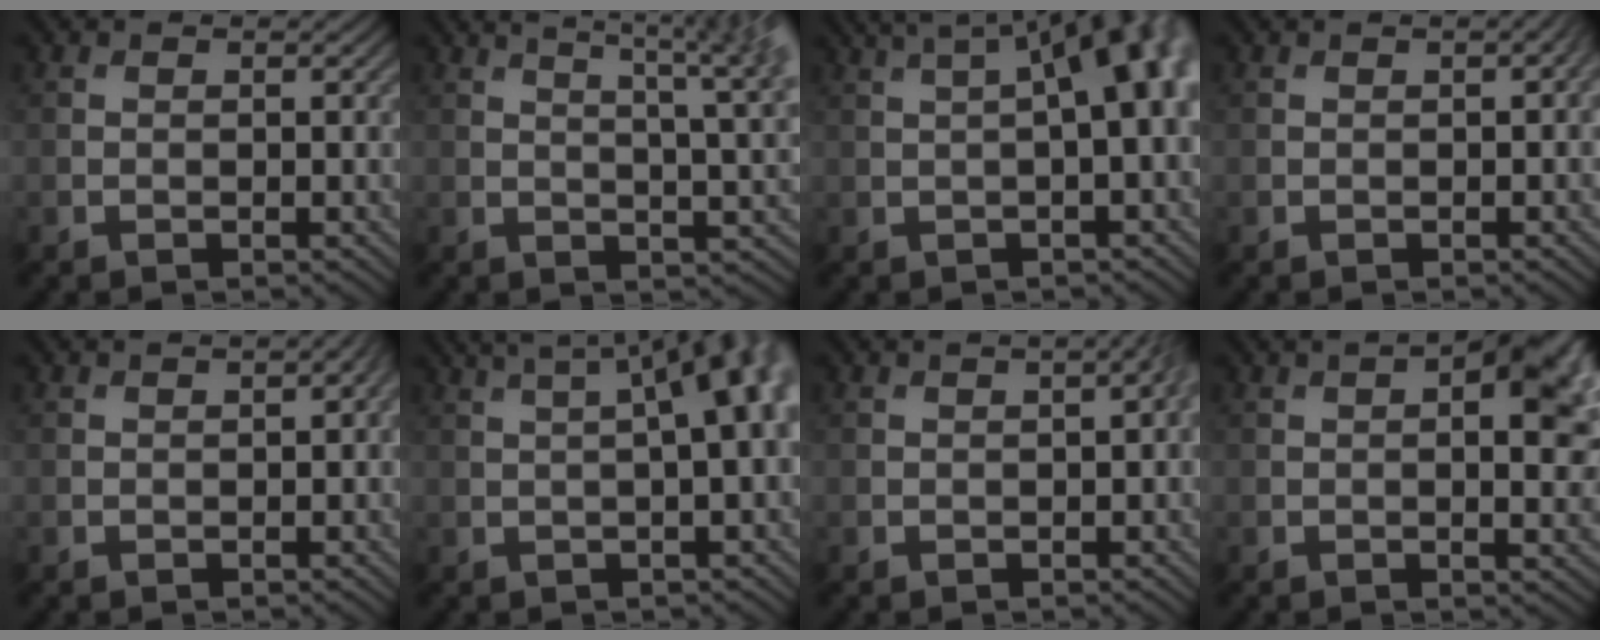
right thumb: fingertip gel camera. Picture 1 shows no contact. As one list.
[{"total": 9.6, "force": [4.7, 2.5, 8.0], "torque": [-0.094, 0.025, 0.052]}, {"total": 9.5, "force": [2.1, 3.1, 8.7], "torque": [-0.099, 0.034, 0.023]}, {"total": 1.2, "force": [0.2, 0.4, 1.1], "torque": [-0.014, 0.002, 0.000]}, {"total": 1.9, "force": [0.4, 0.8, 1.7], "torque": [-0.023, 0.005, 0.005]}, {"total": 10.5, "force": [2.8, 3.5, 9.5], "torque": [-0.098, 0.049, 0.026]}, {"total": 2.8, "force": [0.6, 1.0, 2.5], "torque": [-0.027, 0.012, 0.002]}, {"total": 8.2, "force": [2.2, 3.4, 7.1], "torque": [-0.089, 0.013, 0.025]}]